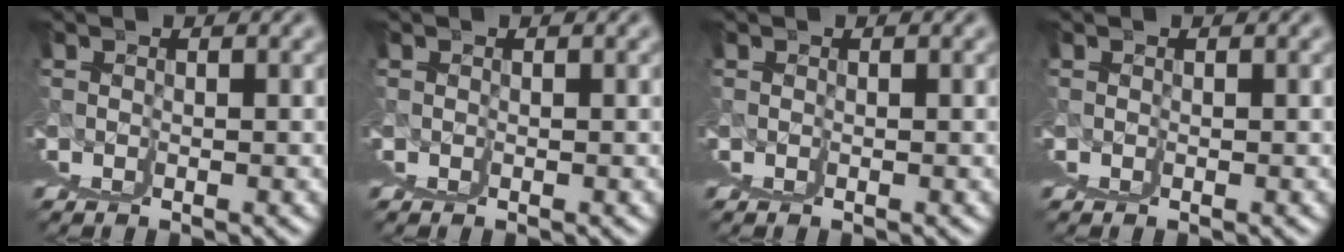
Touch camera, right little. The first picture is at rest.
{"total": 0.0}
{"total": 0.0}
{"total": 0.0}